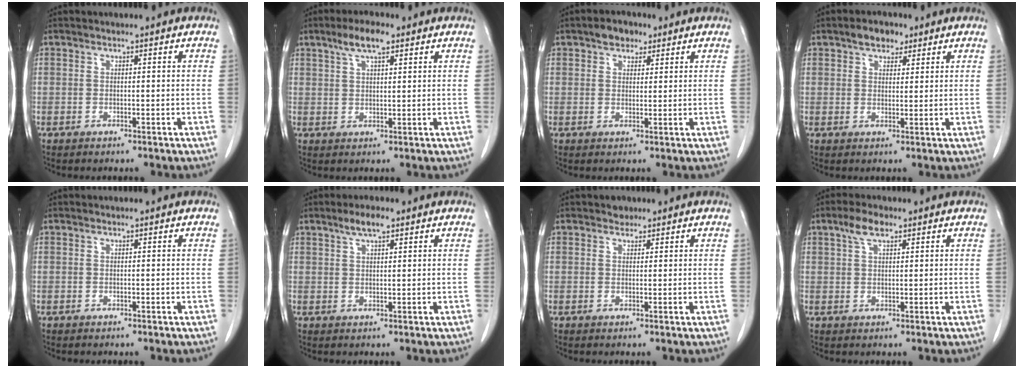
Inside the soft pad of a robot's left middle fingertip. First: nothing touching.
{"total": 5.0, "force": [3.2, 1.3, 3.7], "torque": [-0.075, 0.011, 0.057]}
{"total": 3.3, "force": [2.1, 2.1, 1.5], "torque": [-0.025, 0.011, 0.034]}
{"total": 3.8, "force": [2.6, 2.2, 1.8], "torque": [-0.029, 0.011, 0.043]}
{"total": 0.0}
{"total": 3.5, "force": [2.4, 0.8, 2.4], "torque": [-0.049, 0.007, 0.044]}
{"total": 1.3, "force": [1.0, 0.8, 0.1], "torque": [0.000, 0.001, 0.012]}
{"total": 3.6, "force": [2.2, 1.4, 2.5], "torque": [-0.053, 0.011, 0.044]}